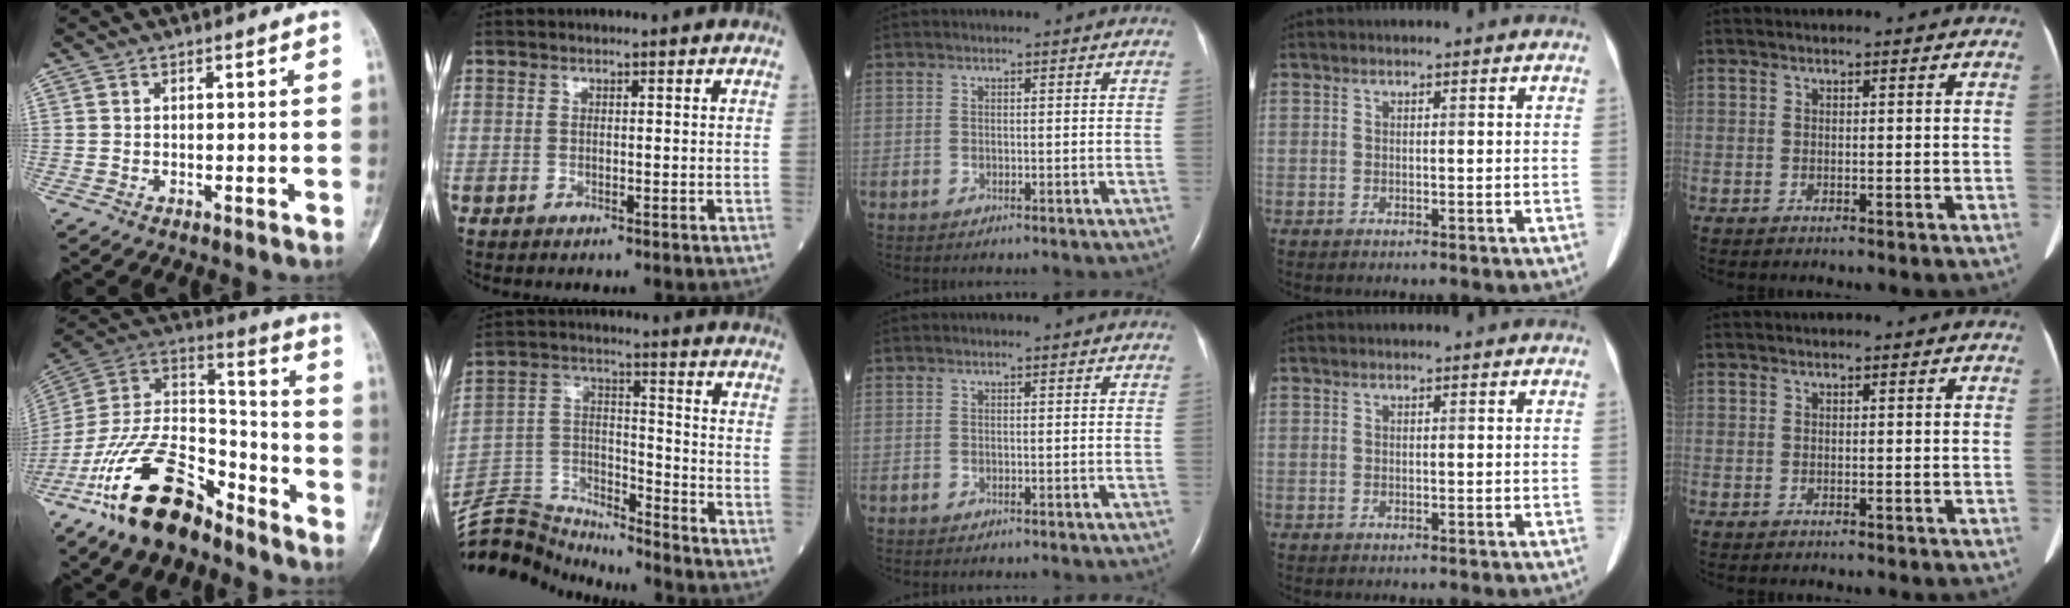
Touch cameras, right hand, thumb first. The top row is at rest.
{"thumb": {"total": 22.0, "force": [-14.8, 9.9, 12.9], "torque": [-0.231, 0.089, -0.273]}, "index": {"total": 12.5, "force": [-12.4, 1.8, 0.4], "torque": [-0.013, 0.054, -0.228]}}